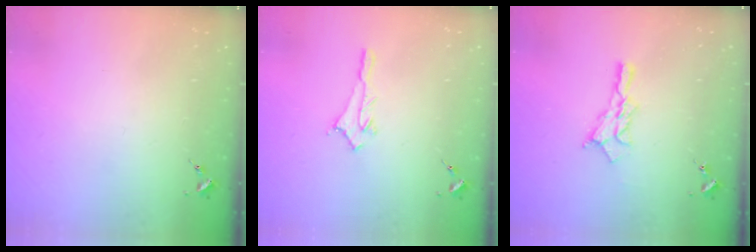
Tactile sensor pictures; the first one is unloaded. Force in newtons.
{"total": 3.0, "press": 2.9, "slide": 0.3}
{"total": 11.2, "press": 11.1, "slide": 0.7}